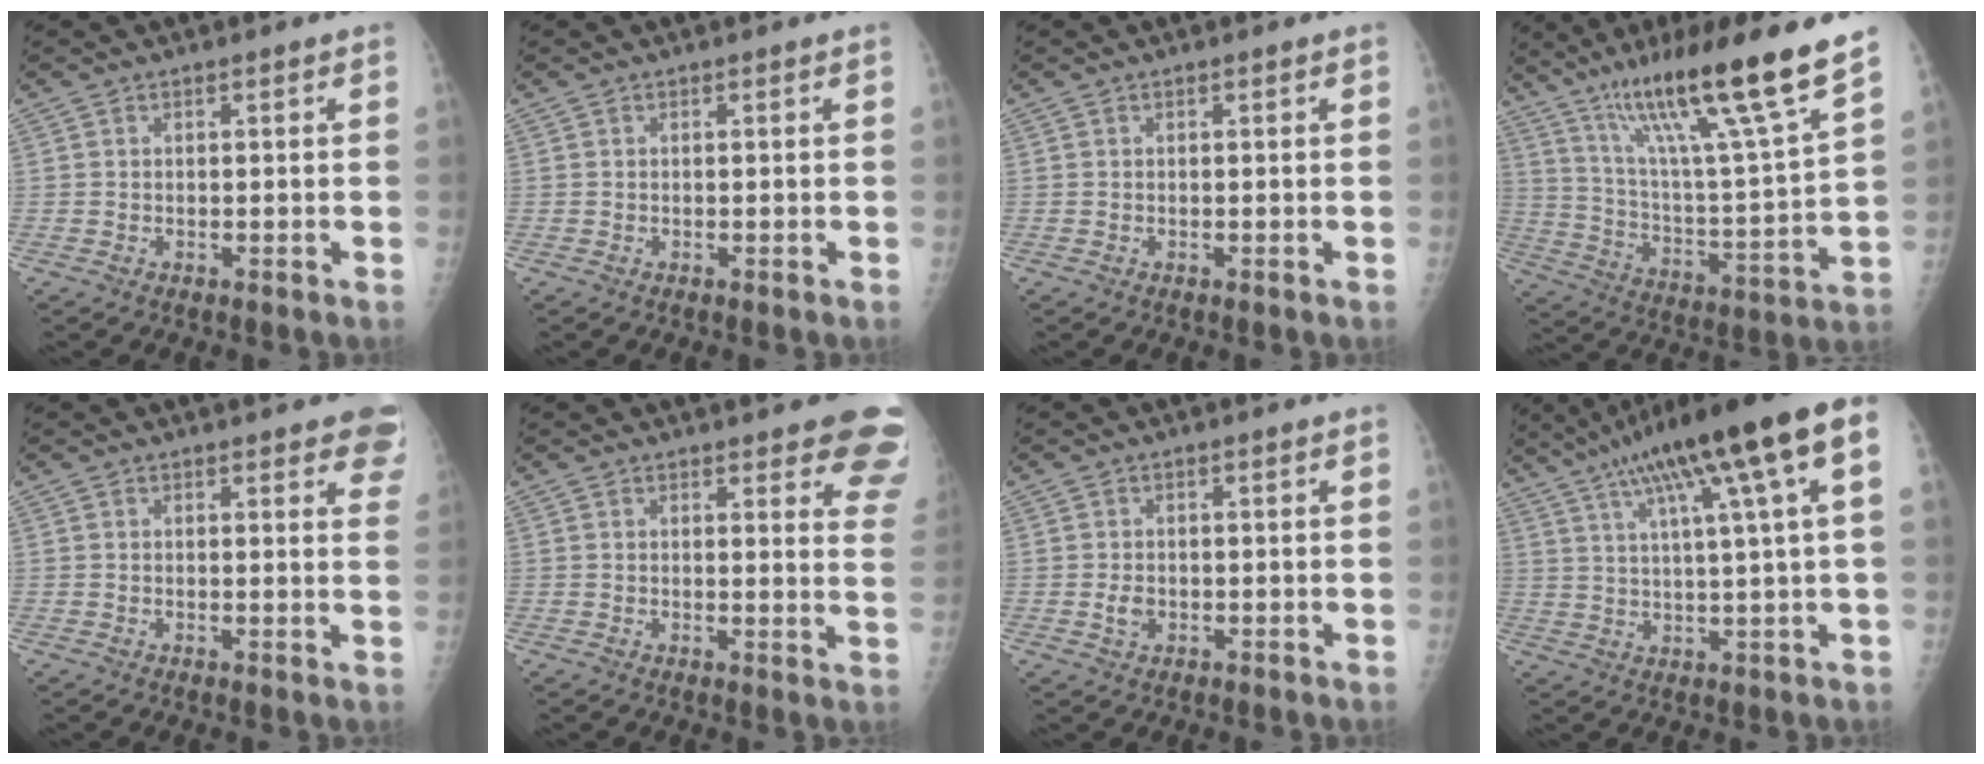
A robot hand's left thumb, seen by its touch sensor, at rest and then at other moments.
{"total": 0.0}
{"total": 0.0}
{"total": 22.5, "force": [15.7, 1.0, 16.1], "torque": [-0.246, -0.063, 0.271]}
{"total": 7.7, "force": [5.3, 2.4, 5.0], "torque": [-0.029, -0.016, 0.049]}
{"total": 12.1, "force": [9.0, 3.7, 7.3], "torque": [-0.044, -0.042, 0.080]}
{"total": 2.1, "force": [-0.3, 1.5, 1.4], "torque": [-0.022, 0.000, -0.005]}
{"total": 18.9, "force": [8.2, 1.8, 16.9], "torque": [-0.271, 0.019, 0.124]}